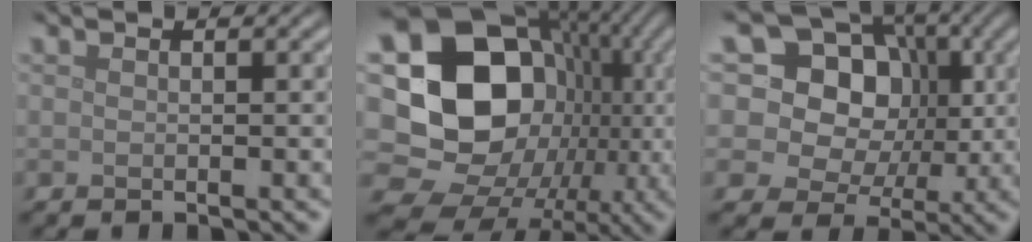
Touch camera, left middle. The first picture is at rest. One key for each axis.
{"total": 19.5, "fx": -0.3, "fy": 17.0, "fz": 9.6, "tx": -0.145, "ty": 0.002, "tz": -0.027}
{"total": 15.0, "fx": 4.4, "fy": 12.3, "fz": 7.3, "tx": -0.140, "ty": 0.050, "tz": 0.064}